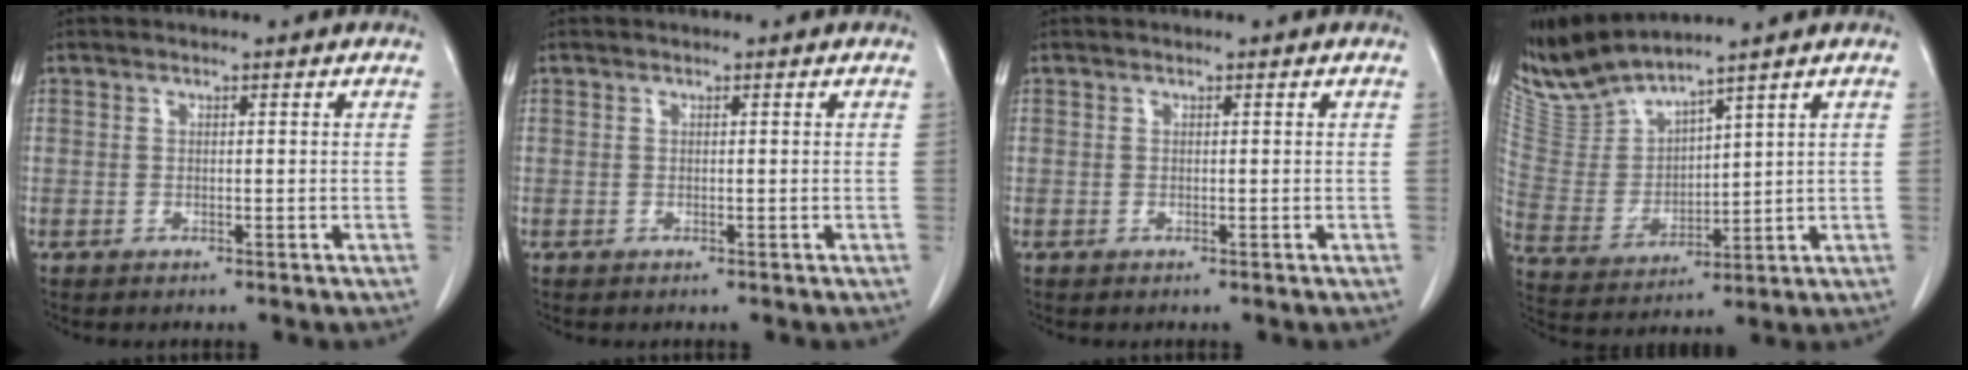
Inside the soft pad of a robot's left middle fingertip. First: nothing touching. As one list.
[{"total": 0.0}, {"total": 0.0}, {"total": 8.9, "force": [8.6, -0.4, 2.3], "torque": [-0.070, -0.002, 0.194]}]